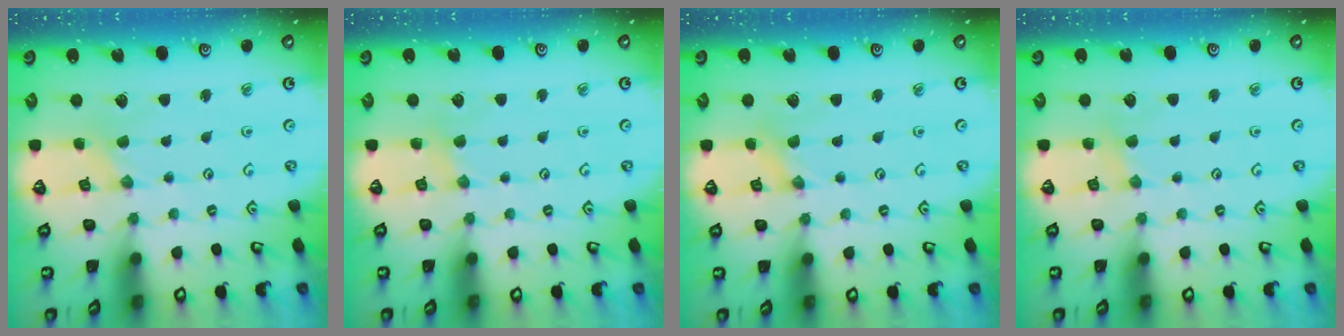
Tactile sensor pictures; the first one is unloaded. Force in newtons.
{"total": 2.2, "press": 2.2, "slide": 0.4}
{"total": 0.0}
{"total": 2.2, "press": 2.2, "slide": 0.4}